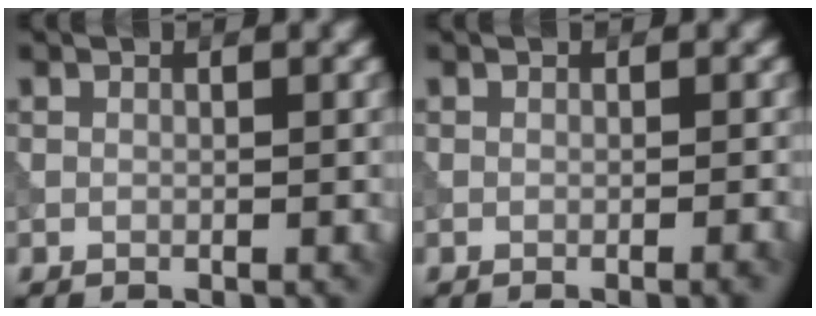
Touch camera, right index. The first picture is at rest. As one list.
[{"total": 1.4, "force": [-0.5, 0.4, 1.3], "torque": [-0.010, 0.004, -0.011]}]